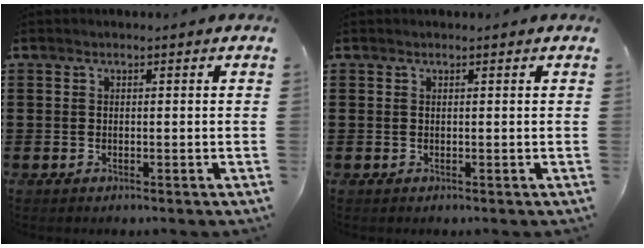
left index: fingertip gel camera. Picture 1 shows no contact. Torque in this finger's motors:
{"motor_torque": [0.32, 0.21, -0.02, -0.01]}